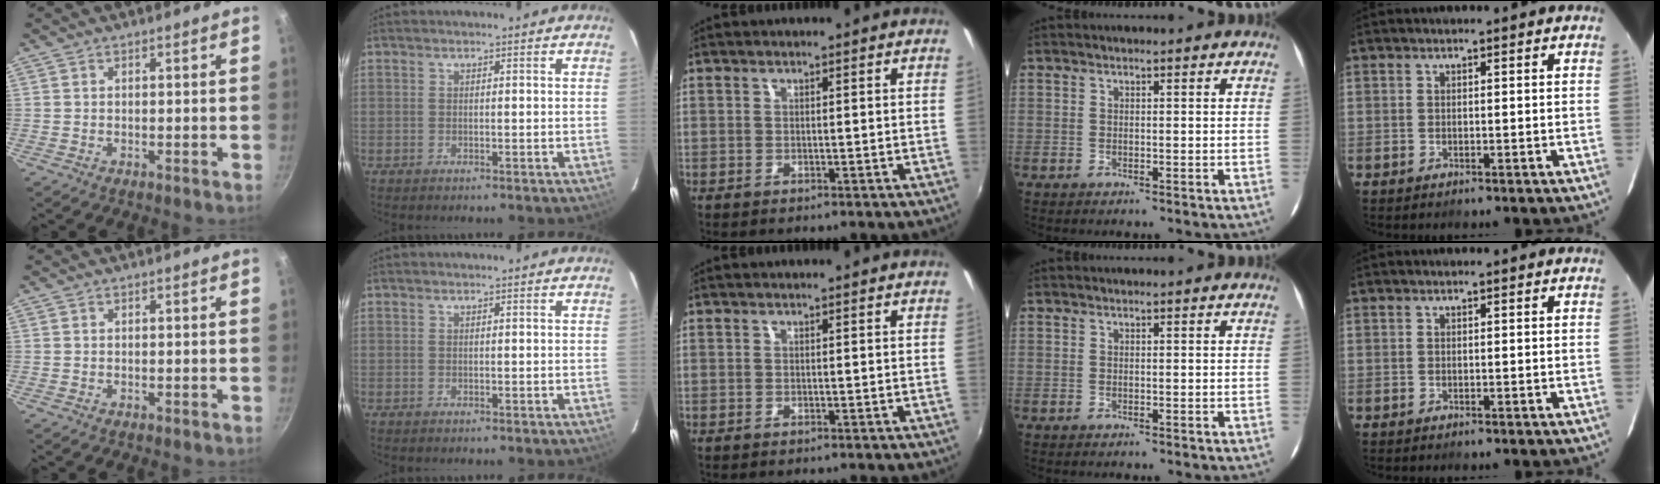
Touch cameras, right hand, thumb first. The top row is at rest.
{}